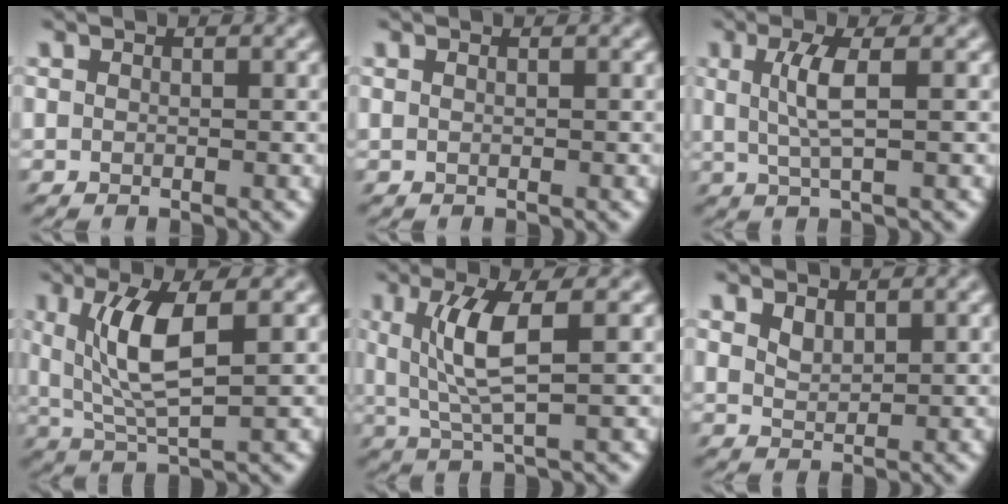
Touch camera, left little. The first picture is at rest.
{"total": 0.0}
{"total": 2.6, "force": [0.3, -0.7, 2.4], "torque": [-0.057, 0.001, 0.004]}
{"total": 5.1, "force": [1.2, 0.2, 5.0], "torque": [-0.100, -0.003, 0.023]}
{"total": 4.3, "force": [0.8, -0.4, 4.2], "torque": [-0.086, -0.001, 0.016]}
{"total": 1.2, "force": [0.9, 0.3, 0.8], "torque": [-0.025, -0.006, 0.009]}